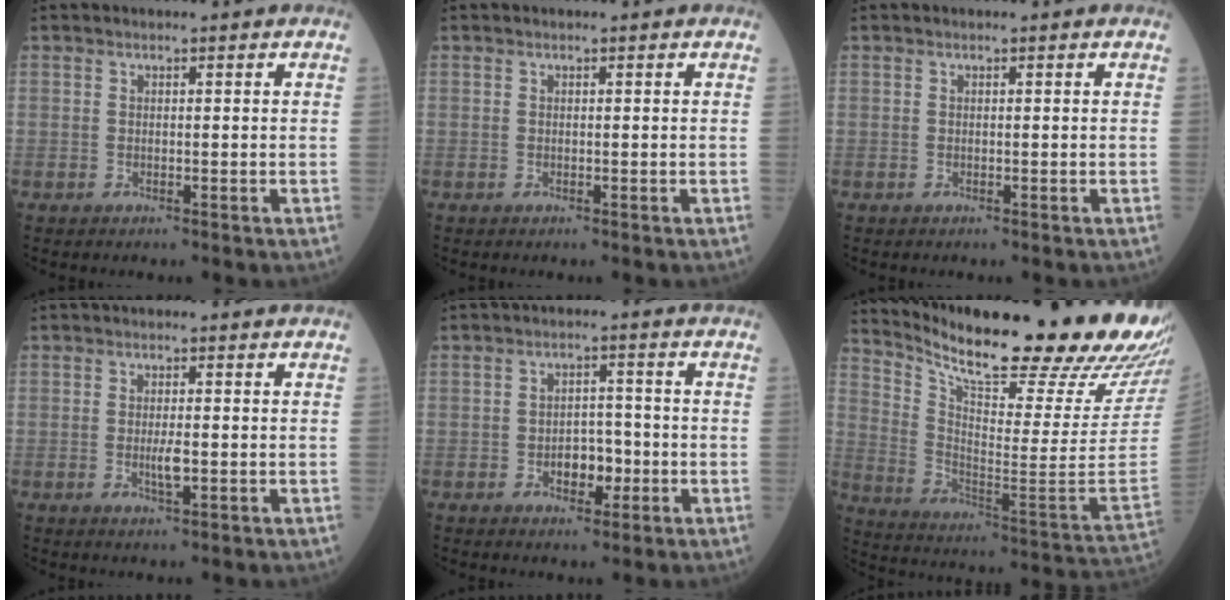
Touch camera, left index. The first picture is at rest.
{"total": 0.0}
{"total": 0.0}
{"total": 2.2, "force": [-0.2, 0.4, 2.1], "torque": [-0.043, -0.003, -0.001]}
{"total": 4.2, "force": [-1.4, 2.4, 3.1], "torque": [-0.045, 0.007, -0.019]}
{"total": 29.3, "force": [25.5, 0.9, 14.4], "torque": [-0.249, -0.116, 0.351]}